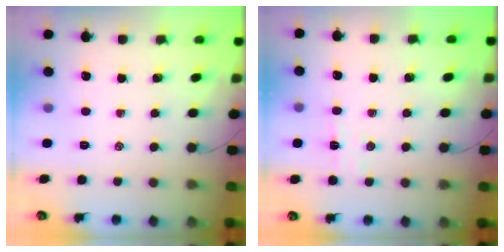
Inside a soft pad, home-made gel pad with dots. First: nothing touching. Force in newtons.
{"total": 4.1, "press": 3.9, "slide": 1.2}